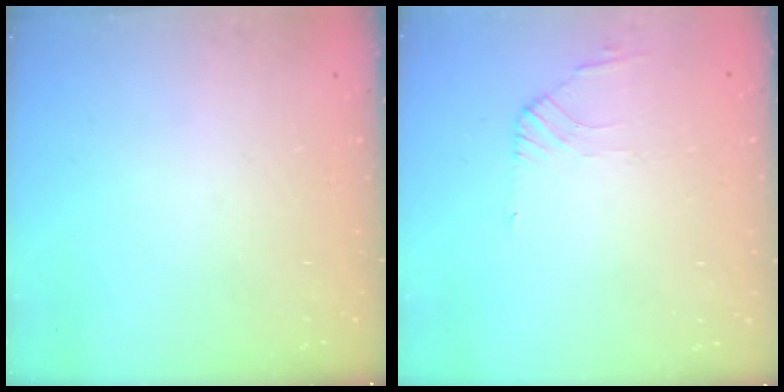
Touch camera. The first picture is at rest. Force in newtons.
{"total": 1.3, "press": 1.2, "slide": 0.4}